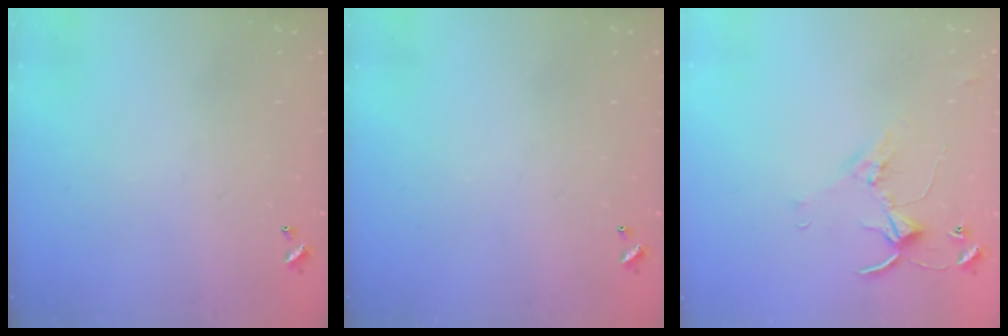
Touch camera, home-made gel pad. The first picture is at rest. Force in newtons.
{"total": 0.0}
{"total": 2.8, "press": 2.8, "slide": 0.4}